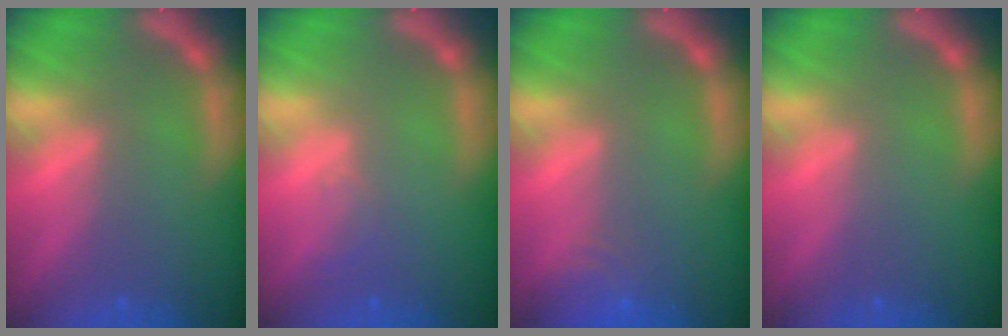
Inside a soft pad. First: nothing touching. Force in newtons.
{"total": 1.0}
{"total": 3.0}
{"total": 0.0}